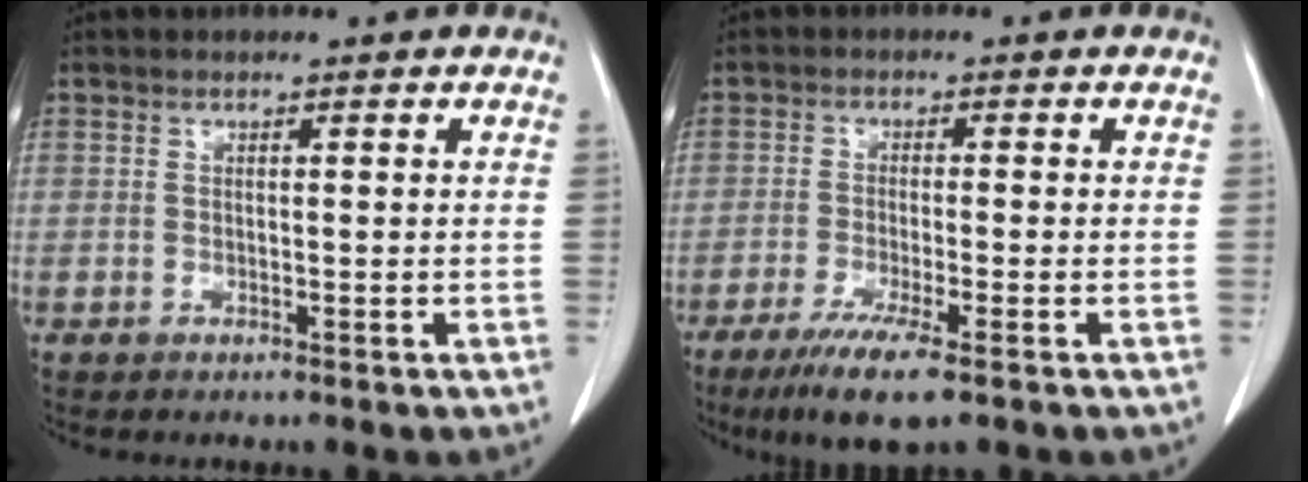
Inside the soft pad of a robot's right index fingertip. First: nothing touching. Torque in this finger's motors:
{"motor_torque": [0.45, -0.41, 0.39, 0.08]}